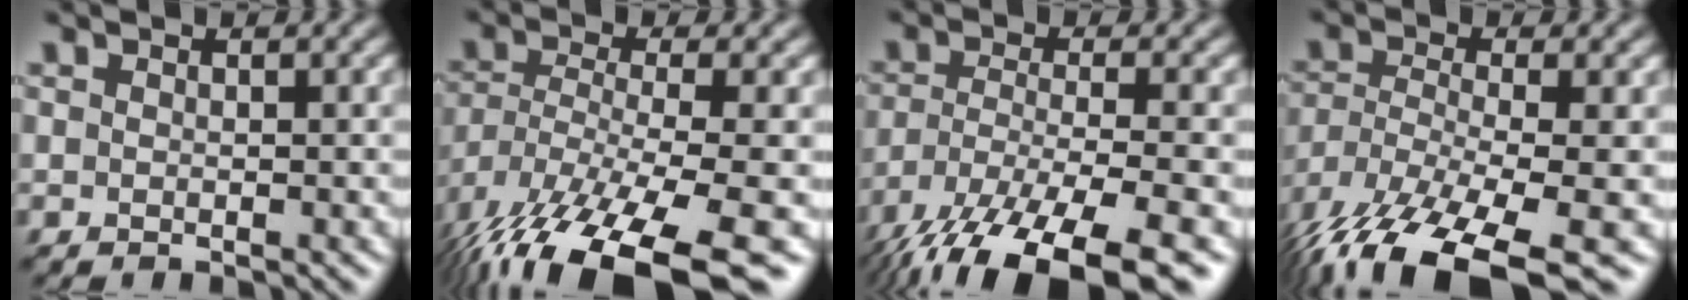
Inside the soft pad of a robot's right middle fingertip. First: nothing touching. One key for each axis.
{"total": 14.4, "fx": -9.5, "fy": 4.2, "fz": 10.0, "tx": -0.215, "ty": -0.037, "tz": -0.142}
{"total": 11.7, "fx": -8.7, "fy": 2.8, "fz": 7.4, "tx": -0.143, "ty": -0.017, "tz": -0.149}
{"total": 12.2, "fx": -8.8, "fy": 3.2, "fz": 7.9, "tx": -0.165, "ty": -0.026, "tz": -0.152}